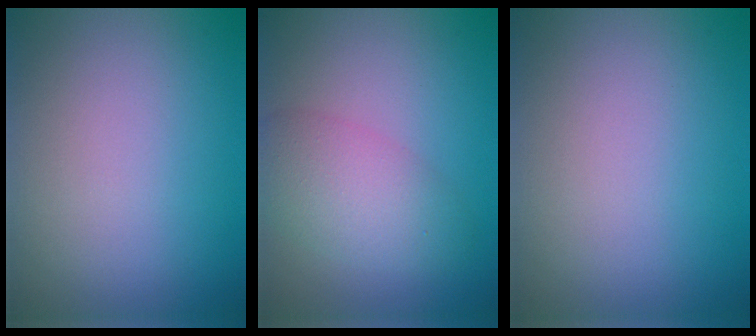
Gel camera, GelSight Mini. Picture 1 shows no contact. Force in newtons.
{"total": 4.4, "press": 4.4, "slide": 0.2}
{"total": 0.0}